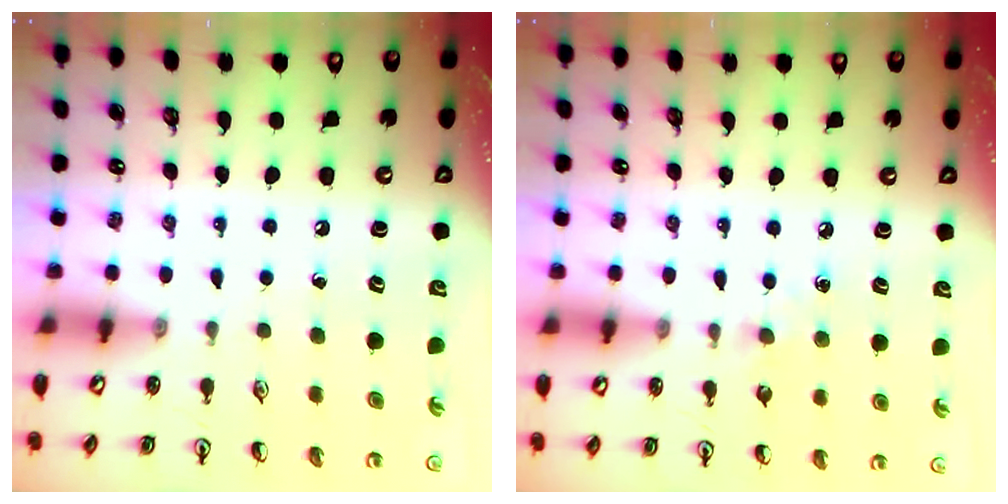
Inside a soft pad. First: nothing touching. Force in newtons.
{"total": 6.2, "press": 6.1, "slide": 0.7}